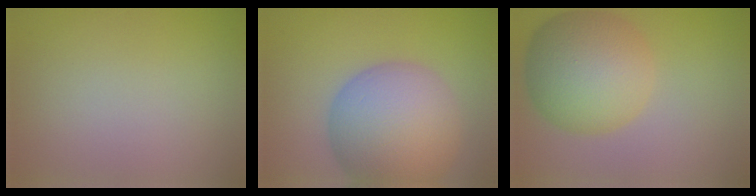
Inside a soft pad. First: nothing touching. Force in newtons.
{"total": 11.4, "press": 11.4, "slide": 0.8}
{"total": 8.5, "press": 8.5, "slide": 0.1}